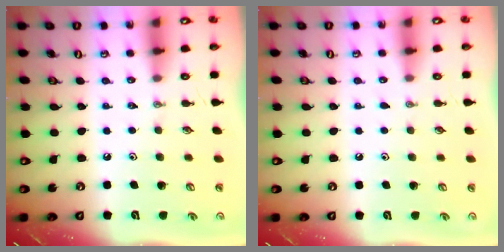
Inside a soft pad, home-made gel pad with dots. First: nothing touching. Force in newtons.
{"total": 2.8, "press": 2.8, "slide": 0.3}